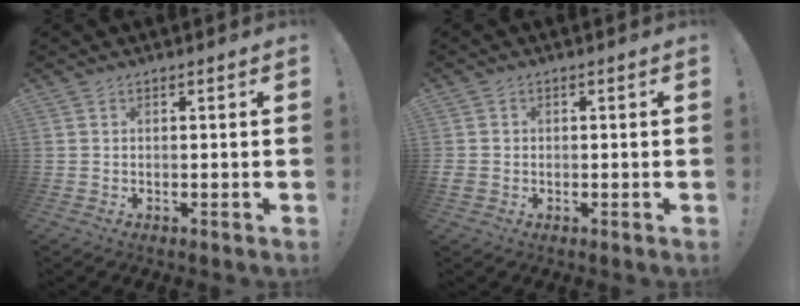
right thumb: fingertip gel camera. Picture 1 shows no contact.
{"total": 1.9, "force": [-0.3, 1.8, 0.8], "torque": [-0.013, 0.003, -0.002]}